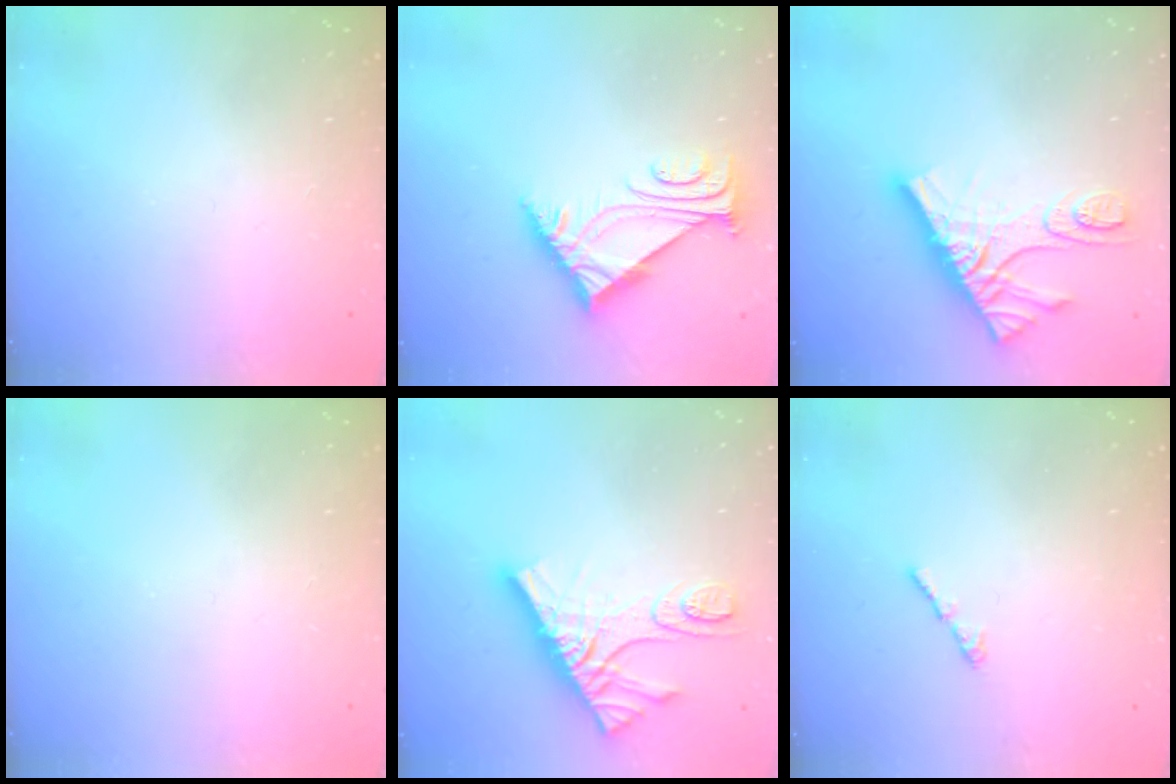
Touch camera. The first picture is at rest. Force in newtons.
{"total": 6.2, "press": 6.2, "slide": 0.7}
{"total": 14.9, "press": 14.9, "slide": 1.1}
{"total": 0.0}
{"total": 14.9, "press": 14.9, "slide": 1.1}
{"total": 1.3, "press": 1.2, "slide": 0.6}